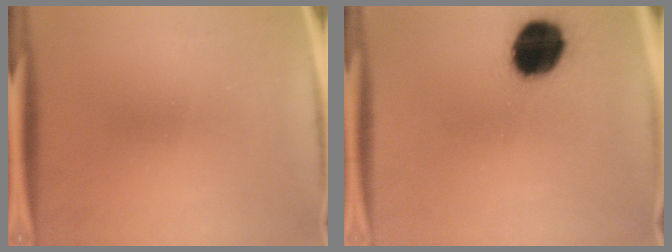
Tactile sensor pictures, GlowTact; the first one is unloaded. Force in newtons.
{"total": 16.1}